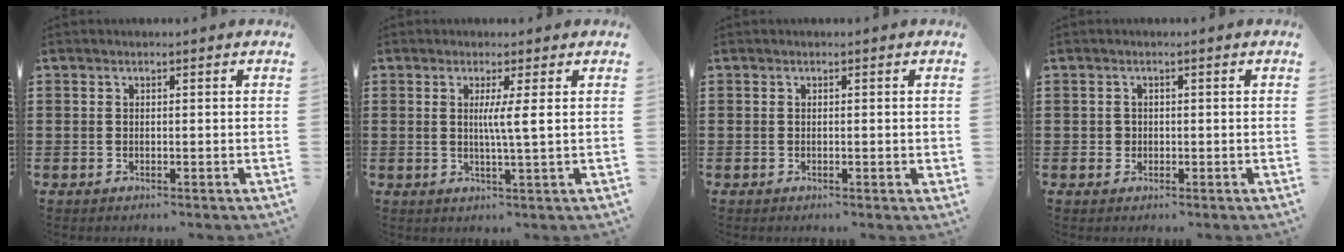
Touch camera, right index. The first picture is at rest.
{"total": 3.7, "force": [0.7, -0.6, 3.5], "torque": [-0.069, -0.007, 0.007]}
{"total": 0.6, "force": [0.0, 0.2, 0.5], "torque": [-0.011, 0.000, 0.001]}
{"total": 1.1, "force": [0.0, 1.1, 0.3], "torque": [-0.008, 0.006, -0.002]}